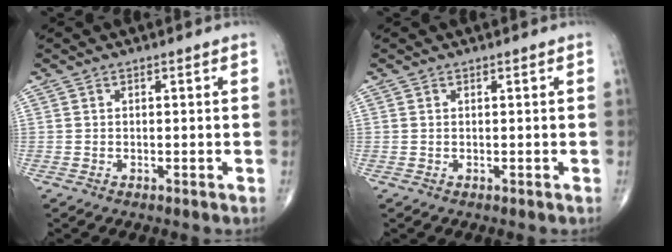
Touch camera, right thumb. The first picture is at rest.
{"total": 0.0}